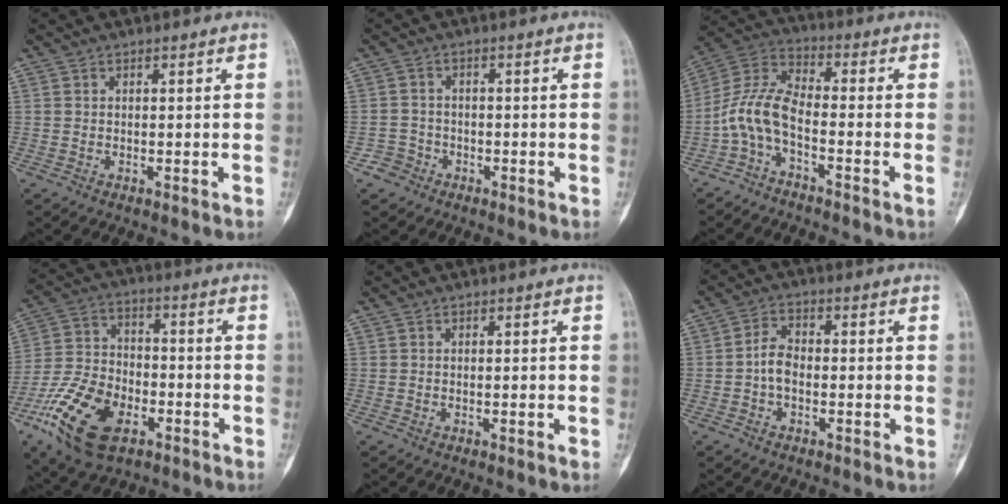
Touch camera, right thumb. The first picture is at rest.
{"total": 3.1, "force": [-1.7, 2.5, -0.3], "torque": [0.017, 0.016, -0.036]}
{"total": 7.0, "force": [-3.3, 3.0, 5.4], "torque": [-0.131, 0.056, -0.085]}
{"total": 17.6, "force": [-8.2, 10.1, 11.9], "torque": [-0.225, 0.028, -0.150]}
{"total": 0.8, "force": [-0.3, 0.3, 0.7], "torque": [-0.011, 0.000, 0.000]}
{"total": 4.5, "force": [-1.1, 2.9, 3.2], "torque": [-0.053, 0.016, -0.027]}